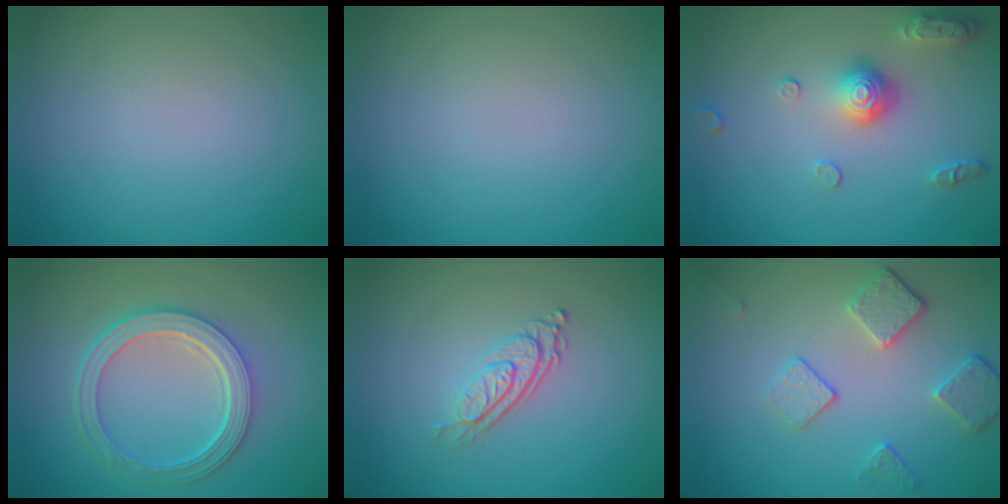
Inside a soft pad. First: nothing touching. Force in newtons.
{"total": 0.0}
{"total": 3.6, "press": 2.9, "slide": 2.2}
{"total": 5.0, "press": 3.9, "slide": 3.1}
{"total": 2.9, "press": 1.9, "slide": 2.2}
{"total": 3.7, "press": 2.9, "slide": 2.3}